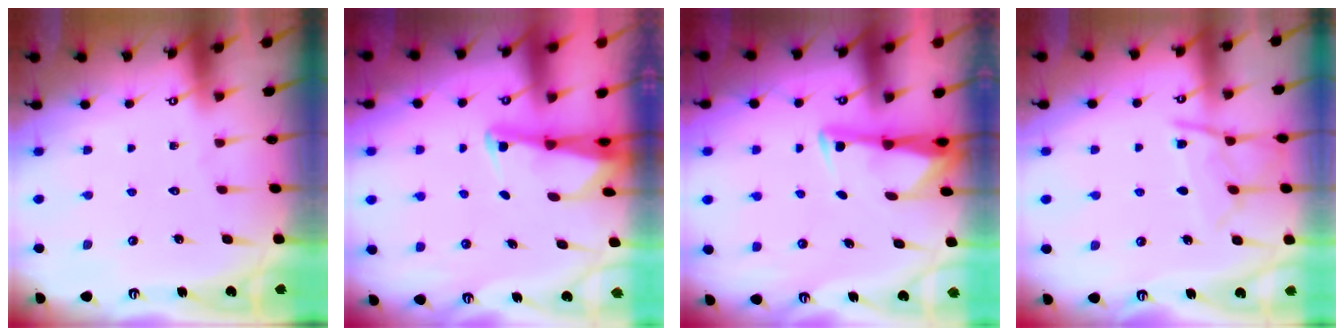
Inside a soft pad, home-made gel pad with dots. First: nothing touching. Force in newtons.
{"total": 2.6, "press": 2.6, "slide": 0.2}
{"total": 3.2, "press": 3.1, "slide": 0.4}
{"total": 10.2, "press": 10.2, "slide": 1.1}